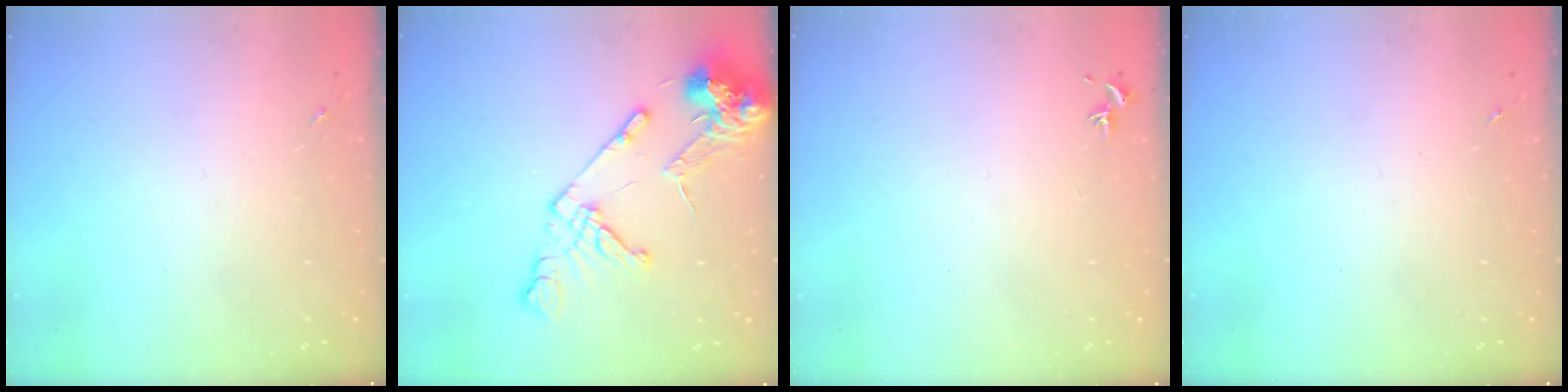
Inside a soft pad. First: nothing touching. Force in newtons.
{"total": 15.3, "press": 15.2, "slide": 2.0}
{"total": 0.0}
{"total": 0.0}